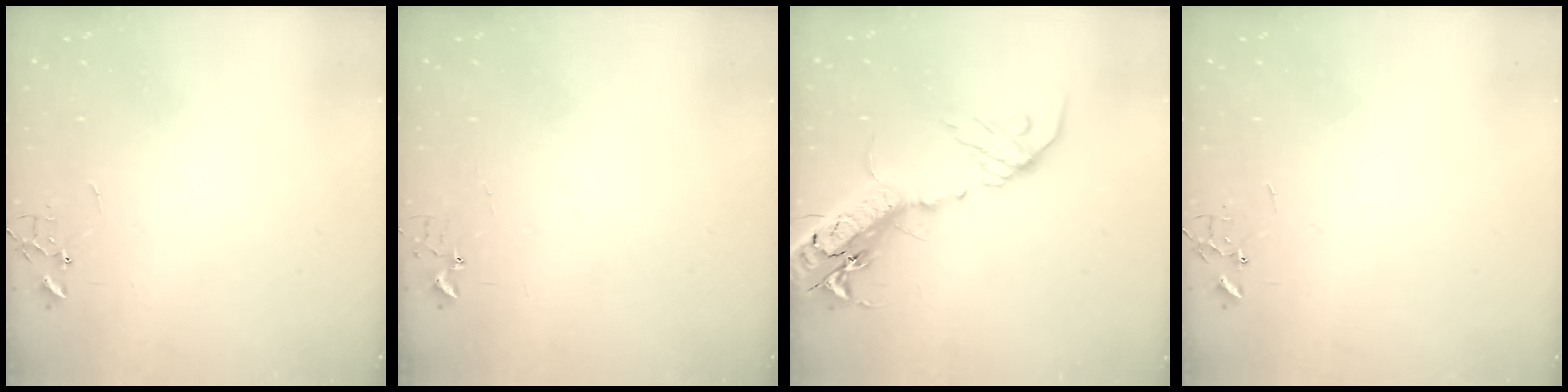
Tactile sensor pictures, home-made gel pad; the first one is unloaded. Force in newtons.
{"total": 3.7, "press": 3.7, "slide": 0.2}
{"total": 23.9, "press": 23.3, "slide": 5.5}
{"total": 0.0}